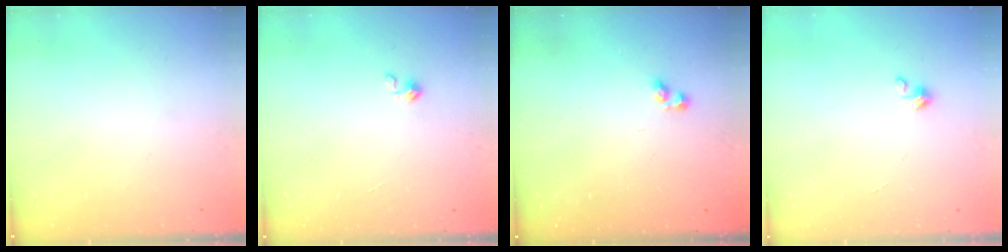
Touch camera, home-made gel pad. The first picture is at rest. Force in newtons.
{"total": 2.3, "press": 2.2, "slide": 0.3}
{"total": 2.9, "press": 2.9, "slide": 0.6}
{"total": 1.4, "press": 1.4, "slide": 0.3}